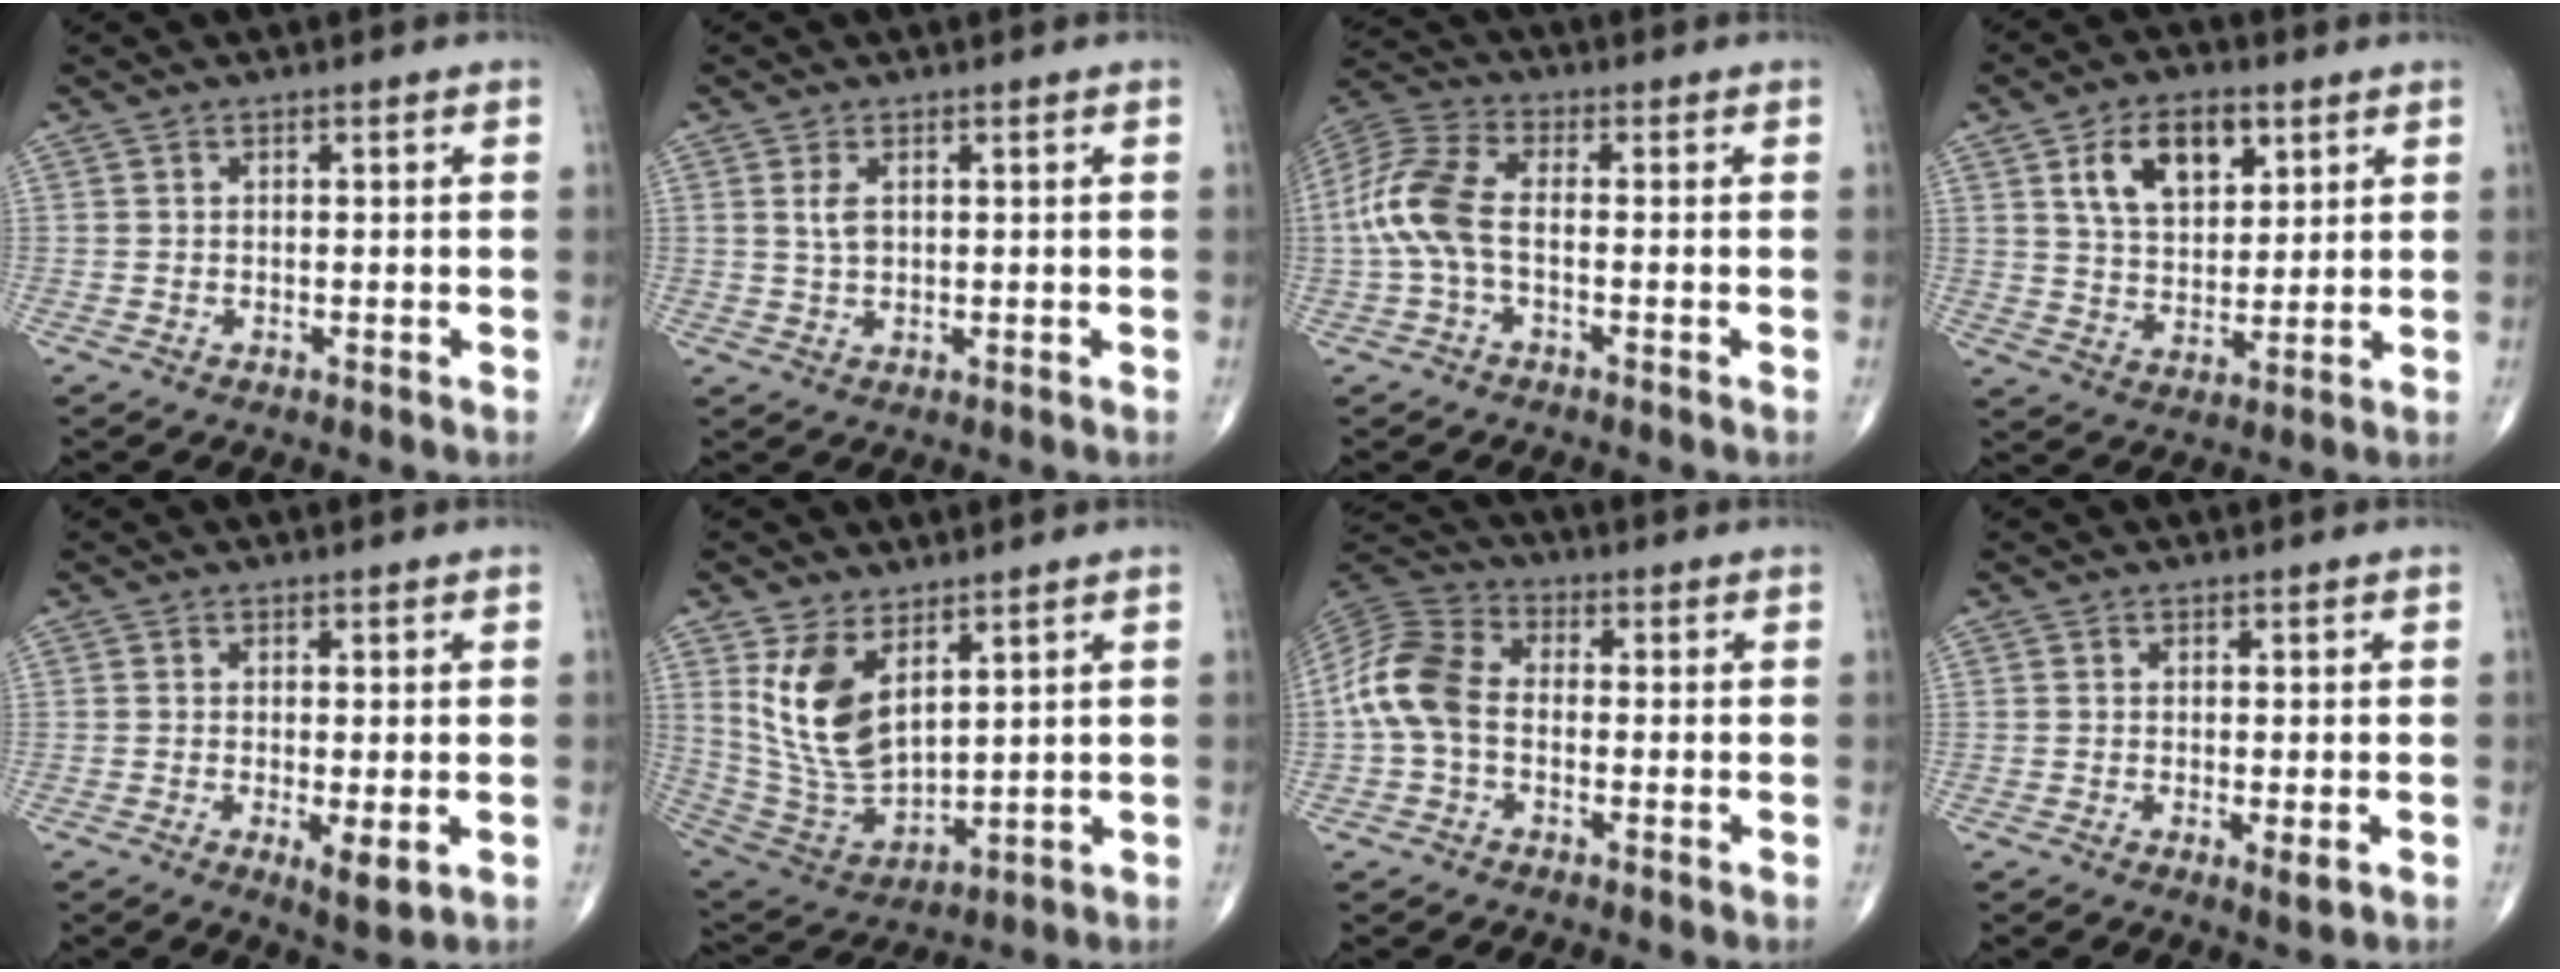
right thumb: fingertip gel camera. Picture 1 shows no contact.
{"total": 2.7, "force": [0.8, 1.6, 2.1], "torque": [-0.039, -0.001, 0.020]}
{"total": 10.0, "force": [-1.2, 5.0, 8.7], "torque": [-0.206, 0.027, -0.031]}
{"total": 11.8, "force": [5.1, 6.9, 8.0], "torque": [-0.108, -0.016, 0.093]}
{"total": 3.8, "force": [-0.7, 1.1, 3.6], "torque": [-0.061, -0.015, -0.012]}
{"total": 13.6, "force": [5.7, 7.2, 10.0], "torque": [-0.181, -0.033, 0.134]}
{"total": 10.5, "force": [-1.0, 7.1, 7.7], "torque": [-0.157, 0.029, -0.036]}
{"total": 2.0, "force": [-0.5, 0.4, 1.9], "torque": [-0.037, -0.009, -0.008]}